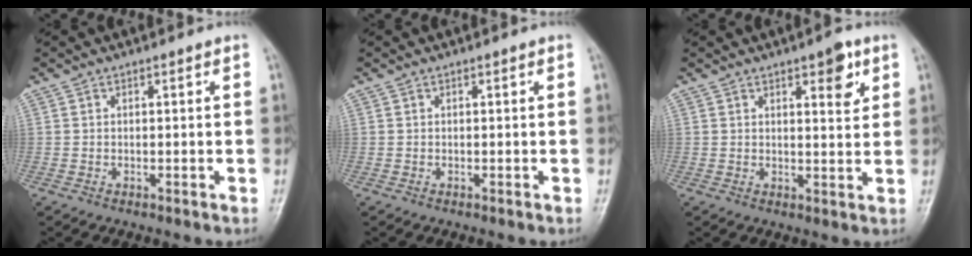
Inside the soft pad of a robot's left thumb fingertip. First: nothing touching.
{"total": 0.0}
{"total": 6.0, "force": [3.0, 2.2, 4.7], "torque": [-0.048, -0.014, 0.038]}